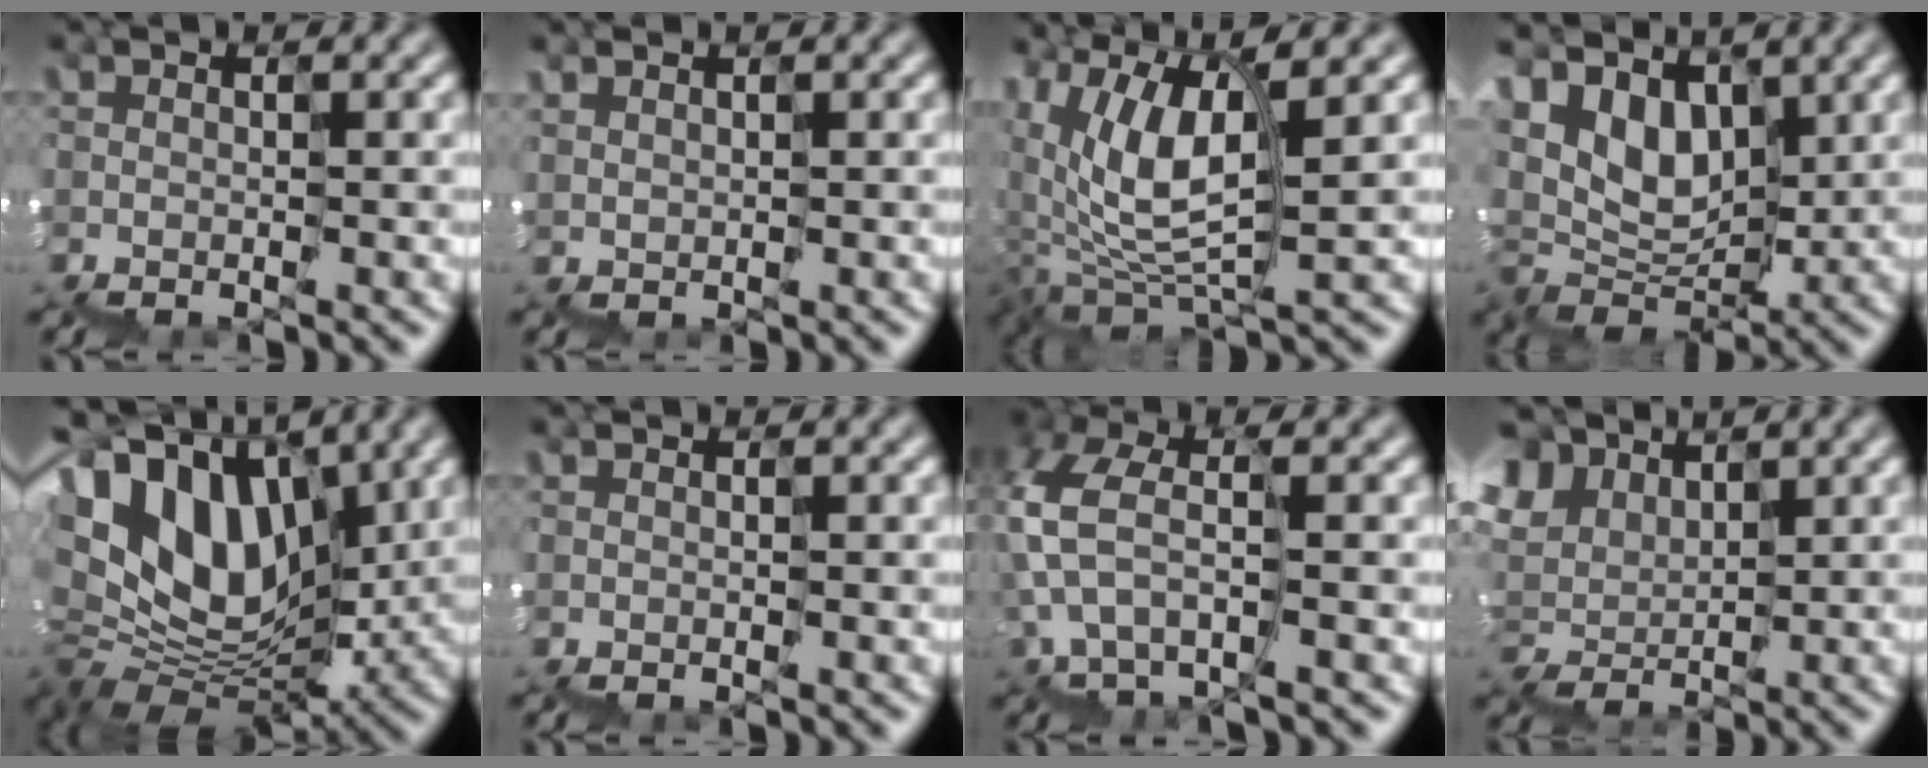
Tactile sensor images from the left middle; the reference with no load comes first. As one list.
[{"total": 0.8, "force": [0.5, 0.3, -0.5], "torque": [0.011, 0.011, 0.017]}, {"total": 6.1, "force": [3.3, 3.1, 4.0], "torque": [-0.095, 0.010, 0.064]}, {"total": 3.9, "force": [2.5, 2.8, 0.8], "torque": [-0.015, 0.015, 0.039]}, {"total": 10.4, "force": [4.6, 7.0, 6.2], "torque": [-0.119, 0.032, 0.080]}, {"total": 0.0}, {"total": 3.7, "force": [0.3, 1.8, 3.2], "torque": [-0.088, 0.023, -0.003]}, {"total": 5.3, "force": [4.6, 2.6, -0.6], "torque": [-0.016, 0.027, 0.080]}]